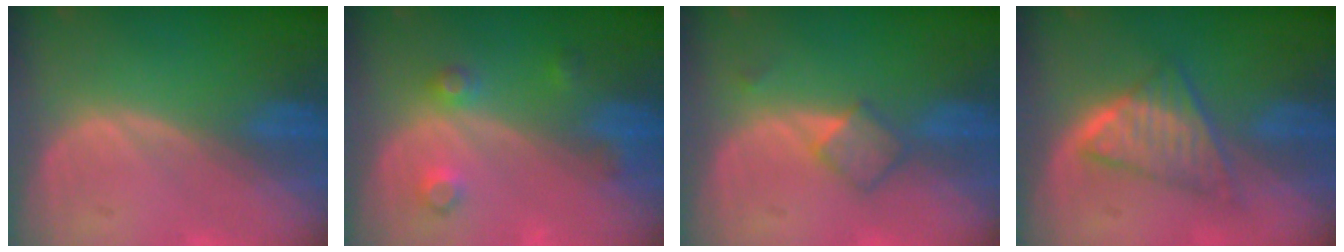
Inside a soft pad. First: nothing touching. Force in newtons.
{"total": 3.7, "press": 3.4, "slide": 1.6}
{"total": 3.1, "press": 3.1, "slide": 0.2}
{"total": 5.9, "press": 5.7, "slide": 1.8}